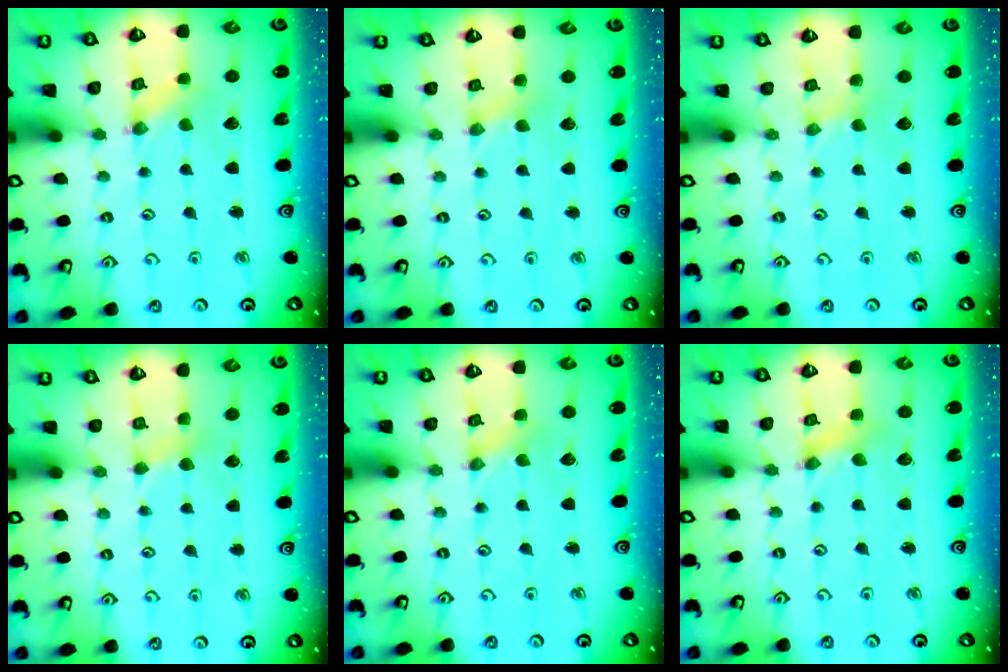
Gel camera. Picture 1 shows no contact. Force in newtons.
{"total": 1.7, "press": 1.7, "slide": 0.2}
{"total": 0.0}
{"total": 2.8, "press": 2.7, "slide": 0.4}
{"total": 0.0}
{"total": 1.6, "press": 1.6, "slide": 0.2}